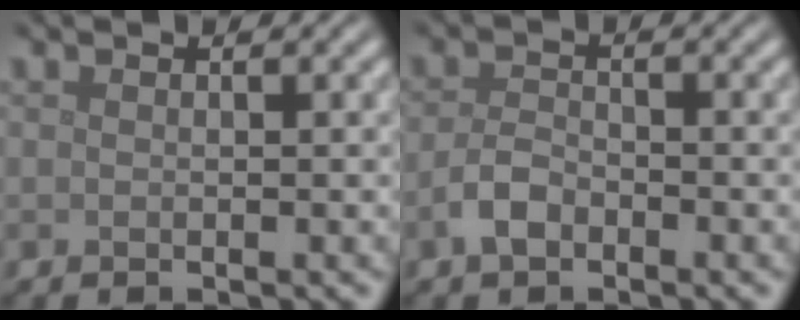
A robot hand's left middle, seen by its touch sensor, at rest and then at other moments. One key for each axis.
{"total": 2.1, "fx": -1.2, "fy": 1.1, "fz": 1.3, "tx": -0.027, "ty": 0.003, "tz": -0.029}